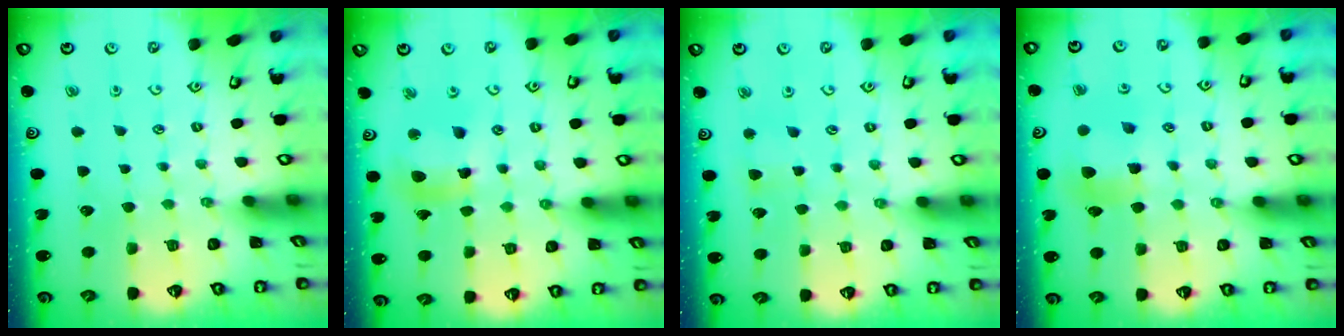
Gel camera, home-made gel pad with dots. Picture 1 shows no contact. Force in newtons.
{"total": 11.9, "press": 11.8, "slide": 1.5}
{"total": 2.5, "press": 2.4, "slide": 0.5}
{"total": 6.4, "press": 6.4, "slide": 0.5}